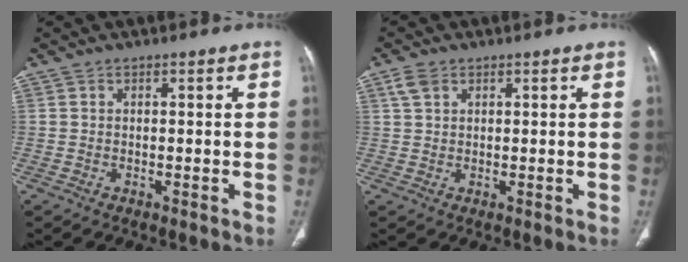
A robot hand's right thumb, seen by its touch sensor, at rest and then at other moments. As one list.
[{"total": 2.7, "force": [1.3, 1.8, 1.5], "torque": [-0.031, 0.006, 0.031]}]